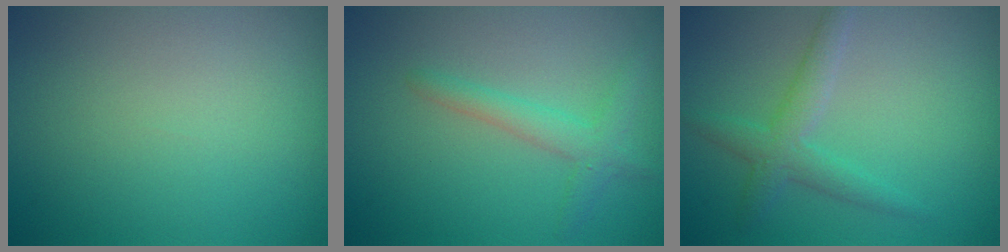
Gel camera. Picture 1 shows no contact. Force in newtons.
{"total": 2.4, "press": 2.4, "slide": 0.1}
{"total": 2.7, "press": 2.7, "slide": 0.1}